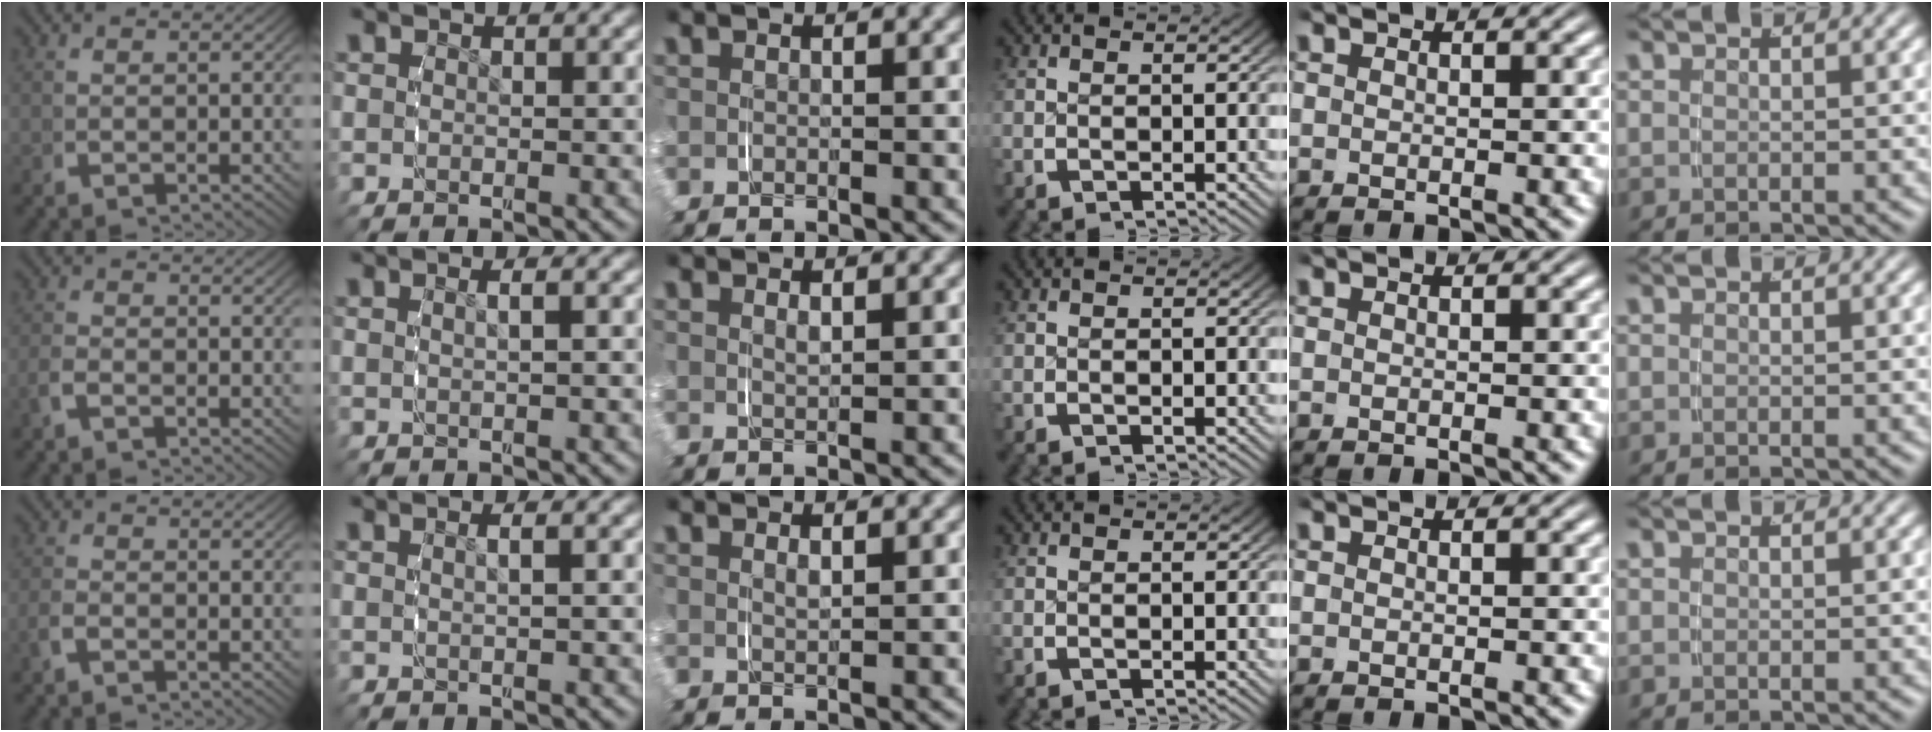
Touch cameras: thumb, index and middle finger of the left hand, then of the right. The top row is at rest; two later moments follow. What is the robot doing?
{"motion": "grasp_and_lifting", "object": "toothpaste"}